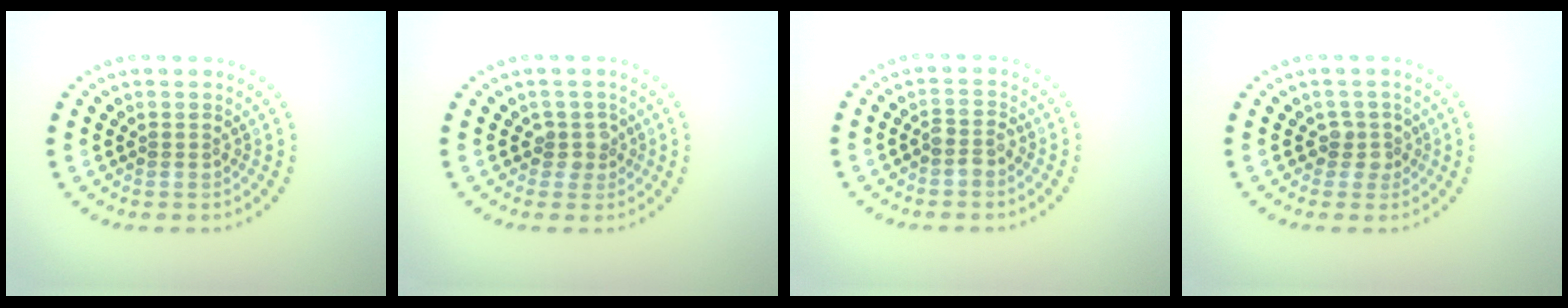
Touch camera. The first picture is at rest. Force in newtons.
{"total": 1.7, "press": 1.3, "slide": 1.1}
{"total": 1.4, "press": 1.2, "slide": 0.7}
{"total": 1.8, "press": 1.3, "slide": 1.2}